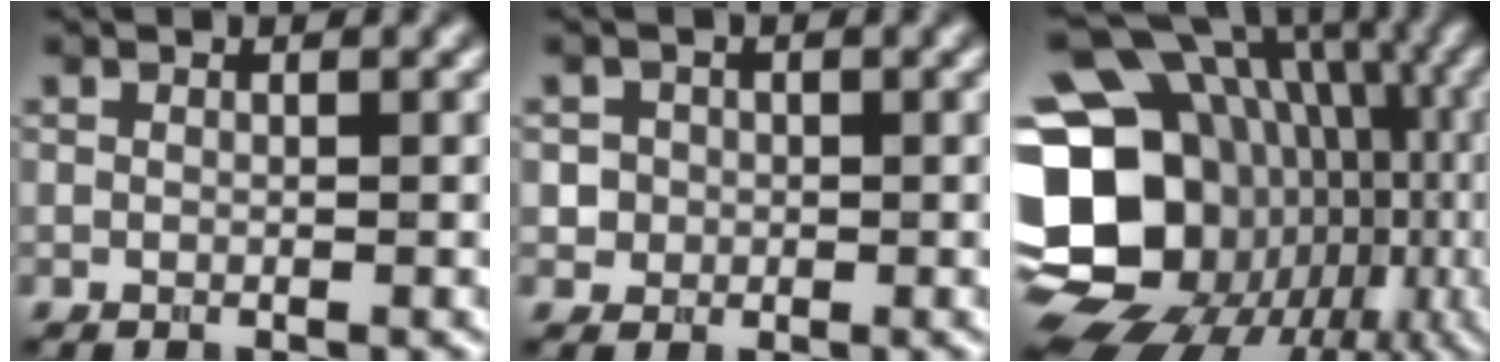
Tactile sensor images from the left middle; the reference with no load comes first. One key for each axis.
{"total": 1.8, "fx": 0.1, "fy": 1.7, "fz": 0.3, "tx": 0.010, "ty": -0.002, "tz": 0.010}
{"total": 22.5, "fx": -3.6, "fy": 19.1, "fz": 11.4, "tx": -0.186, "ty": 0.002, "tz": -0.081}